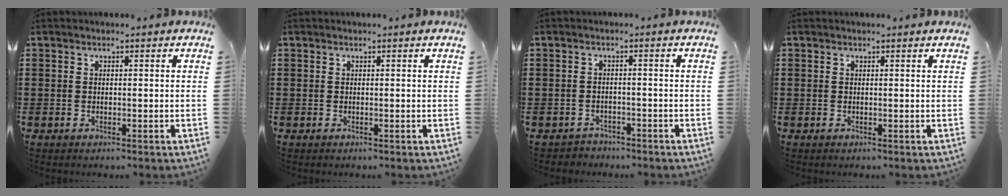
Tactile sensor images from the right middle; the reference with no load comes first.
{"total": 0.0}
{"total": 1.7, "force": [-1.6, 0.5, -0.2], "torque": [-0.004, 0.002, -0.038]}
{"total": 0.0}